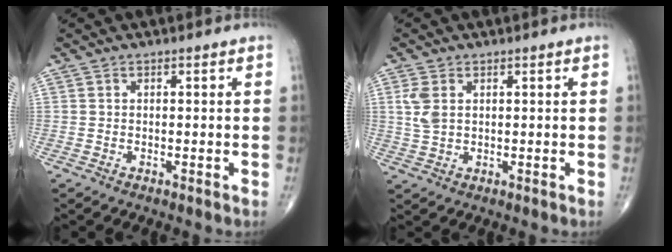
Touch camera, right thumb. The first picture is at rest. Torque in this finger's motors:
{"motor_torque": [0.06, 0.06, 0.41, 0.25, 0.05]}